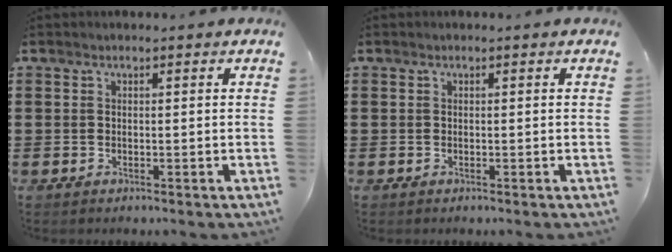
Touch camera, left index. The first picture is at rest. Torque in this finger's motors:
{"motor_torque": [0.00, 0.00, -0.02, 0.00]}